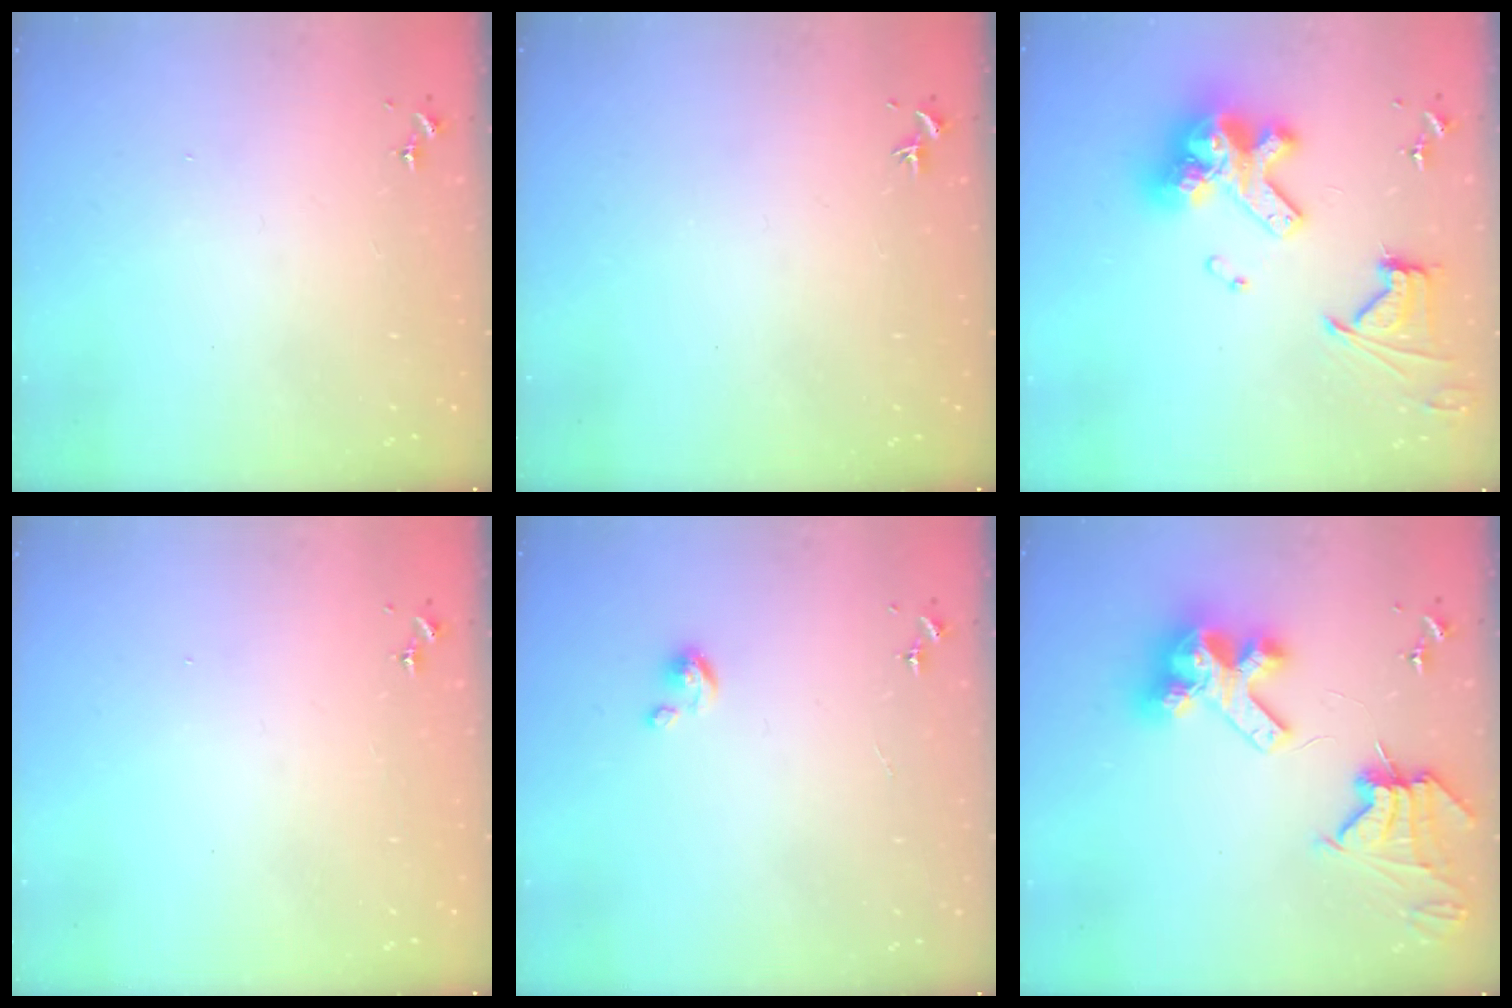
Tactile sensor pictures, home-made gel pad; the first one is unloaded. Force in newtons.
{"total": 0.0}
{"total": 20.0, "press": 19.9, "slide": 2.4}
{"total": 0.0}
{"total": 3.0, "press": 3.0, "slide": 0.2}
{"total": 14.8, "press": 14.7, "slide": 1.7}